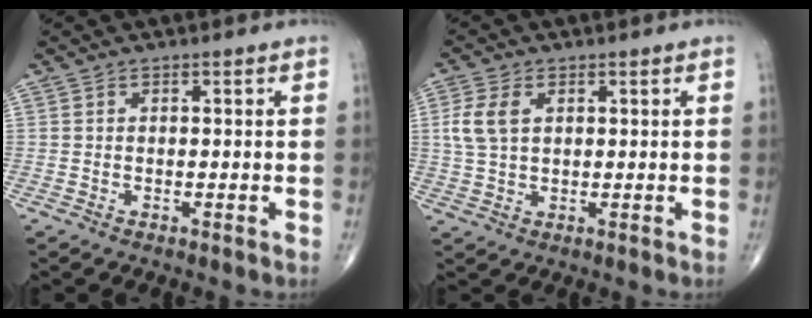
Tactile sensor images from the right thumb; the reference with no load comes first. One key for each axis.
{"total": 5.6, "fx": 1.4, "fy": 3.4, "fz": 4.1, "tx": -0.096, "ty": 0.005, "tz": 0.029}